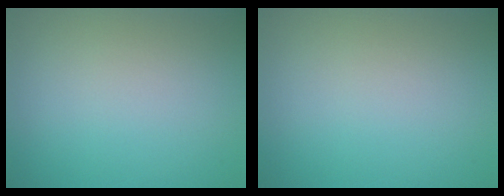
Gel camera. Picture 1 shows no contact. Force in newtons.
{"total": 0.0}